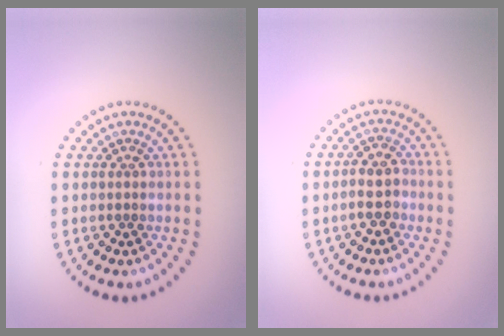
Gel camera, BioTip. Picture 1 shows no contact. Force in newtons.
{"total": 2.5, "press": 2.2, "slide": 1.0}